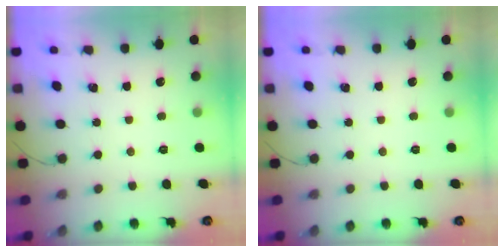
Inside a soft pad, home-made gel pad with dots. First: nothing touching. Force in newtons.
{"total": 0.0}